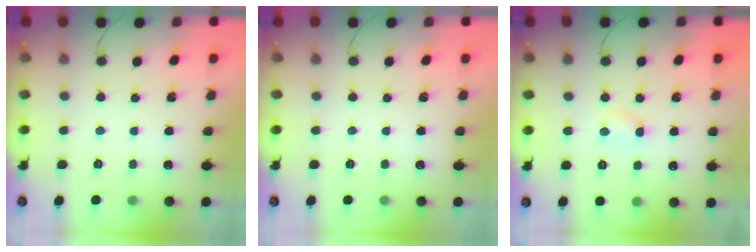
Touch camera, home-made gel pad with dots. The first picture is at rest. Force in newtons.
{"total": 0.0}
{"total": 2.7, "press": 2.6, "slide": 0.8}